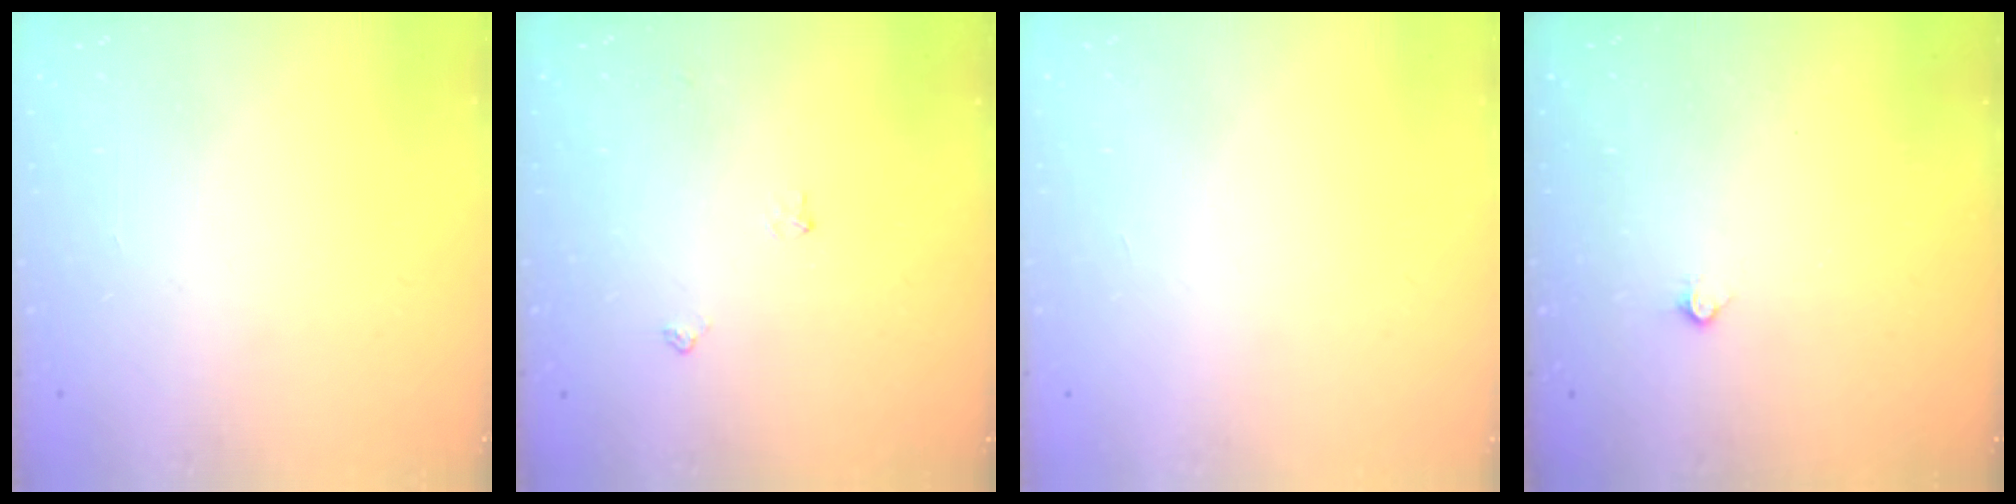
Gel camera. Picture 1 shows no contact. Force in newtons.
{"total": 3.5, "press": 3.4, "slide": 0.6}
{"total": 0.0}
{"total": 2.2, "press": 2.2, "slide": 0.4}